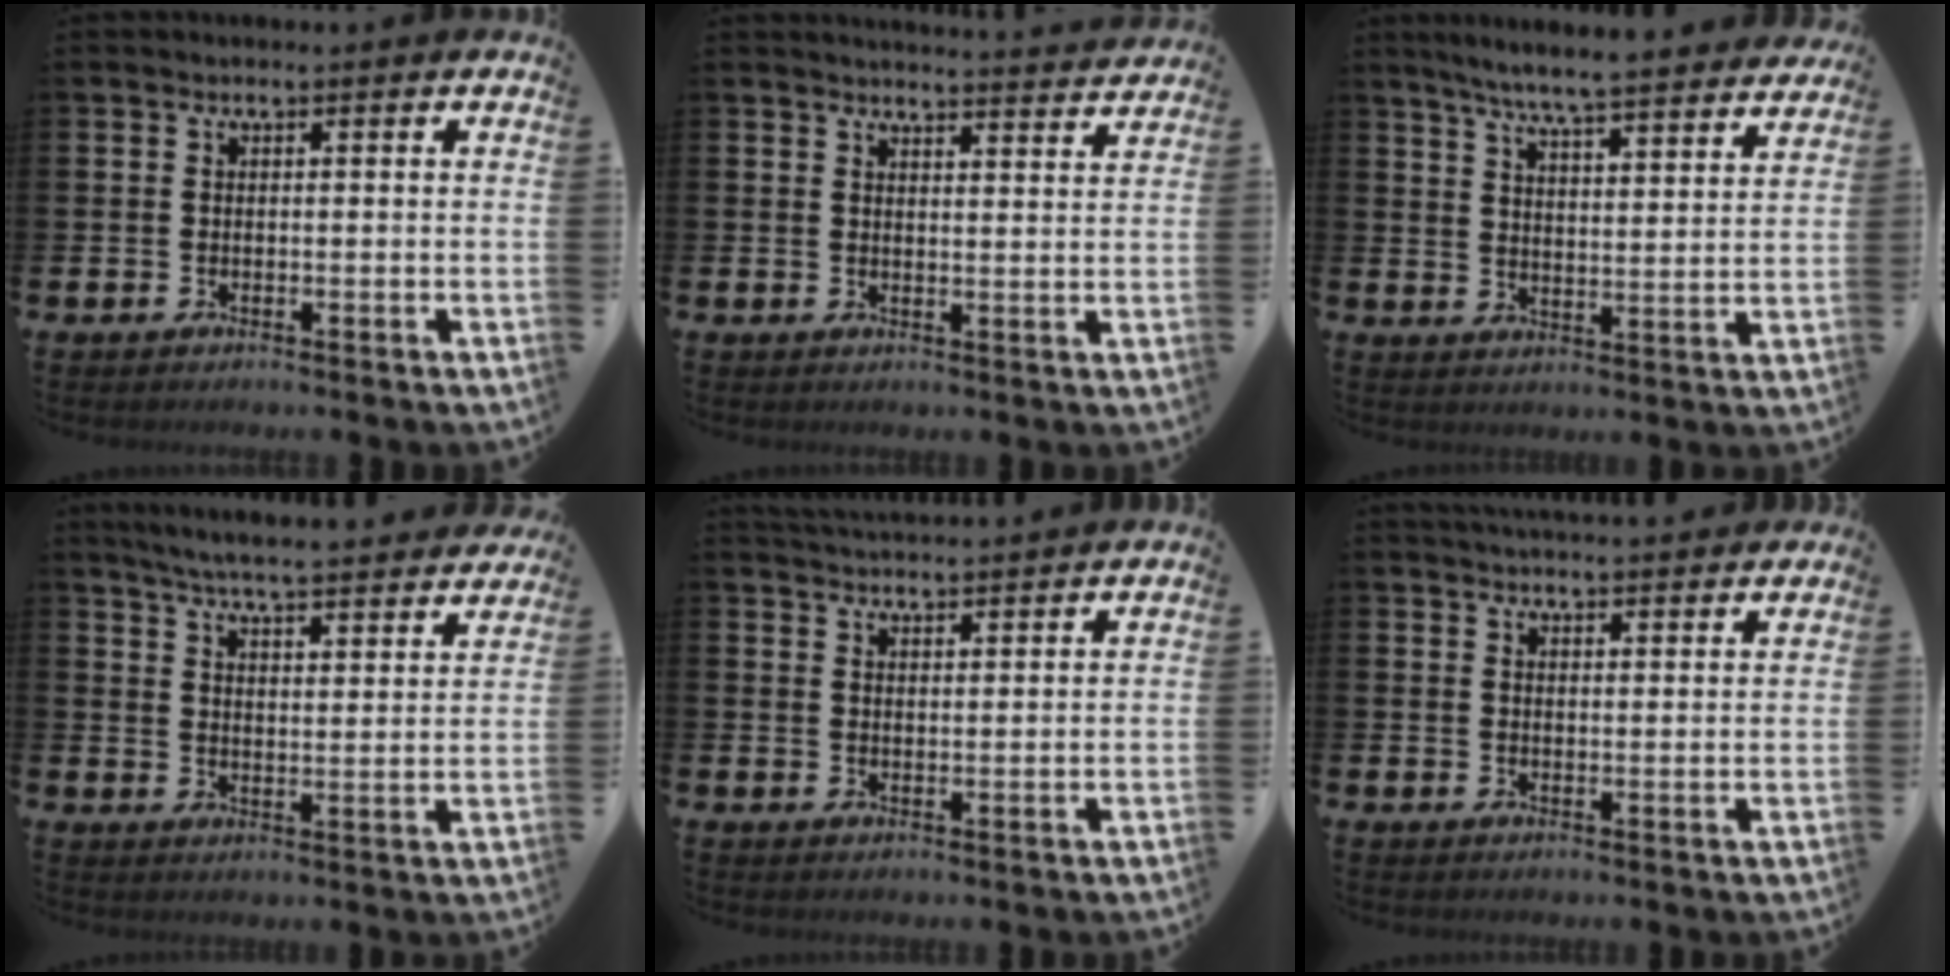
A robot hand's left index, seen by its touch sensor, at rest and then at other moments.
{"total": 3.5, "force": [3.5, -0.3, 0.0], "torque": [0.005, -0.029, 0.060]}
{"total": 6.8, "force": [6.5, -0.2, 2.0], "torque": [-0.056, -0.046, 0.111]}
{"total": 6.0, "force": [5.9, 0.1, 1.3], "torque": [-0.041, -0.045, 0.102]}
{"total": 3.6, "force": [3.6, -0.1, 0.0], "torque": [0.003, -0.024, 0.064]}
{"total": 3.5, "force": [3.5, 0.1, 0.1], "torque": [-0.006, -0.017, 0.063]}